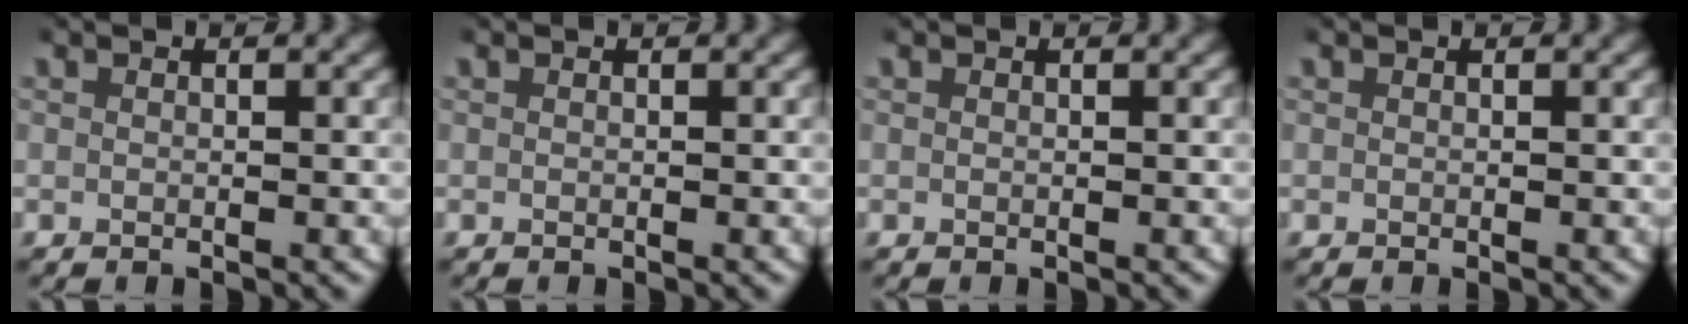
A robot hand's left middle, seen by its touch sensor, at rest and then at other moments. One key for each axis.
{"total": 0.0}
{"total": 0.0}
{"total": 0.0}